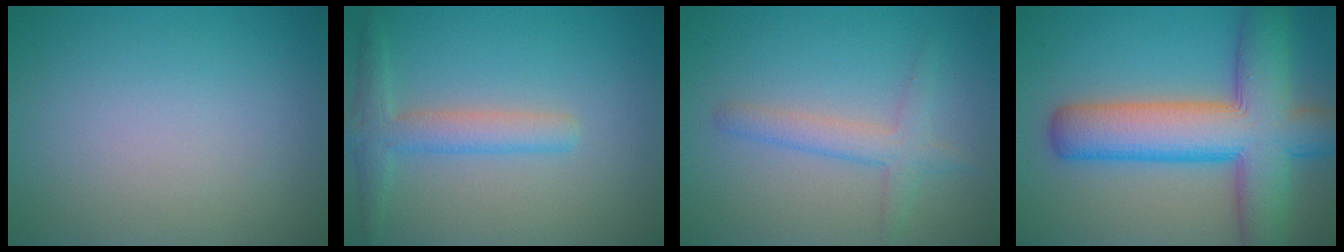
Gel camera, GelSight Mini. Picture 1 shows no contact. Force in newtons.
{"total": 3.1, "press": 3.1, "slide": 0.2}
{"total": 2.7, "press": 2.7, "slide": 0.2}
{"total": 11.4, "press": 11.4, "slide": 0.6}